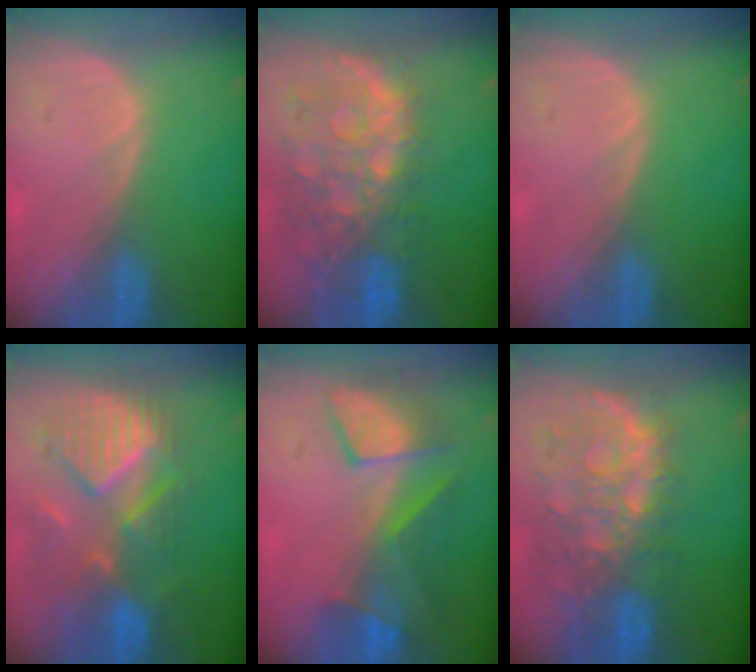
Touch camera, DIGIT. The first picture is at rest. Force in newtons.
{"total": 11.5, "press": 9.7, "slide": 6.2}
{"total": 0.0}
{"total": 10.2, "press": 9.5, "slide": 3.7}
{"total": 8.0, "press": 7.9, "slide": 1.7}
{"total": 11.2, "press": 9.6, "slide": 5.6}